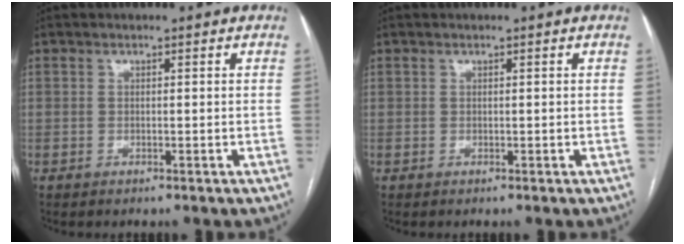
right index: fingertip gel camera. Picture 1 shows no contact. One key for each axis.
{"total": 0.0}